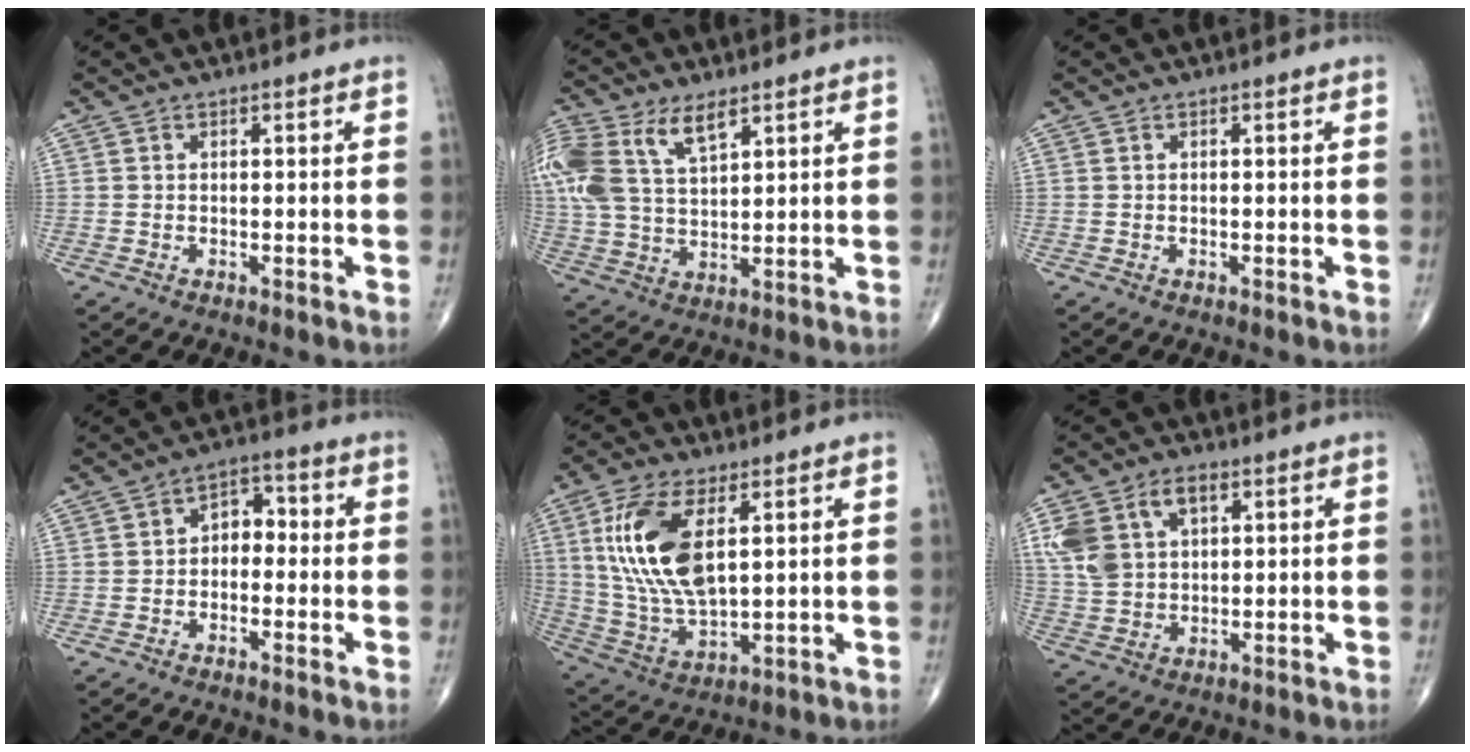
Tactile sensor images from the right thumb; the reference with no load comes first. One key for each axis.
{"total": 15.7, "fx": 7.5, "fy": 8.2, "fz": 11.2, "tx": -0.263, "ty": 0.003, "tz": 0.148}
{"total": 0.0}
{"total": 5.1, "fx": -0.5, "fy": 3.6, "fz": 3.5, "tx": -0.029, "ty": 0.024, "tz": -0.023}
{"total": 16.2, "fx": 4.7, "fy": 7.6, "fz": 13.5, "tx": -0.278, "ty": -0.017, "tz": 0.098}
{"total": 10.6, "fx": 4.0, "fy": 6.7, "fz": 7.2, "tx": -0.137, "ty": 0.006, "tz": 0.082}